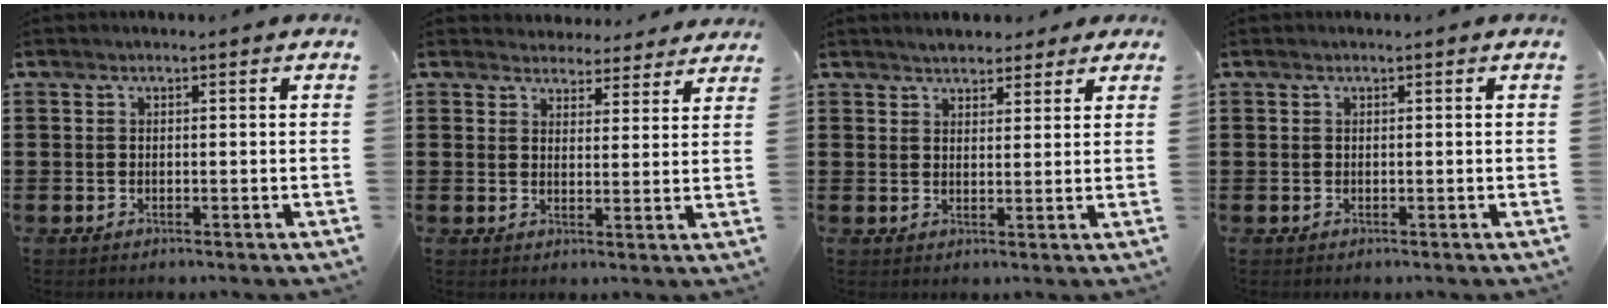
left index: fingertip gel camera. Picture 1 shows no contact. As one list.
[{"total": 4.0, "force": [3.8, 1.1, 0.1], "torque": [-0.019, -0.013, 0.070]}, {"total": 3.1, "force": [2.8, 1.2, 0.4], "torque": [-0.017, 0.004, 0.053]}, {"total": 0.0}]